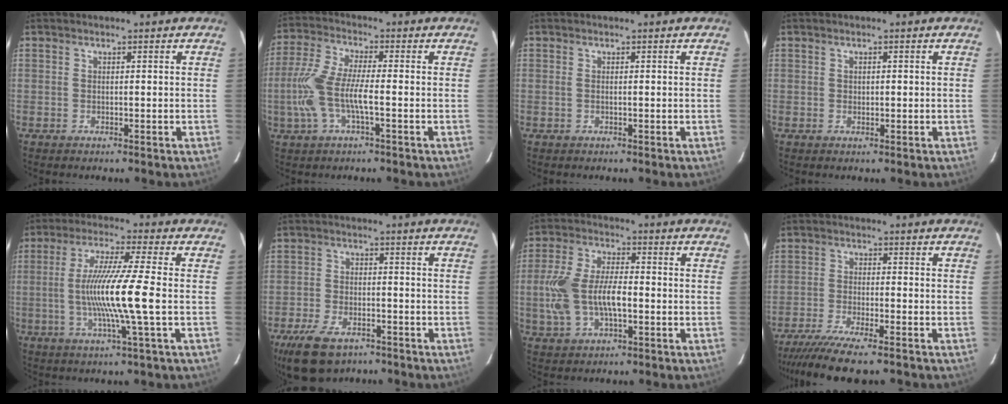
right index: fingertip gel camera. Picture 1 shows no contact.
{"total": 10.4, "force": [-2.2, 2.3, 9.9], "torque": [-0.225, 0.001, -0.043]}
{"total": 0.5, "force": [0.0, -0.1, 0.5], "torque": [-0.013, 0.001, 0.000]}
{"total": 0.8, "force": [0.1, 0.7, 0.4], "torque": [-0.005, 0.003, 0.003]}
{"total": 12.4, "force": [-1.8, -1.4, 12.2], "torque": [-0.229, -0.008, -0.034]}
{"total": 11.1, "force": [-7.4, 5.7, 6.0], "torque": [-0.148, -0.017, -0.129]}
{"total": 12.2, "force": [-1.9, 6.0, 10.5], "torque": [-0.224, 0.005, -0.031]}
{"total": 10.7, "force": [-8.7, 1.3, 6.1], "torque": [-0.144, -0.036, -0.154]}